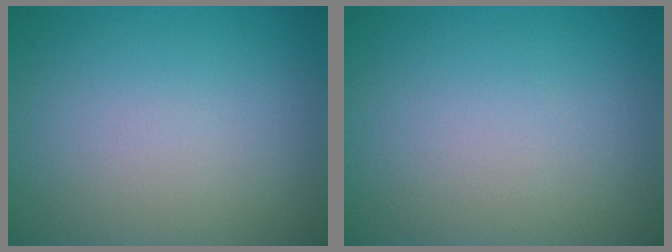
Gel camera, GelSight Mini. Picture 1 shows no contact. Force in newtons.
{"total": 0.0}